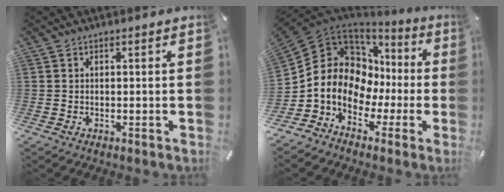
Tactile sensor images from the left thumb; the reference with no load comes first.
{"total": 12.6, "force": [-1.2, 11.5, 5.1], "torque": [-0.123, -0.028, -0.022]}